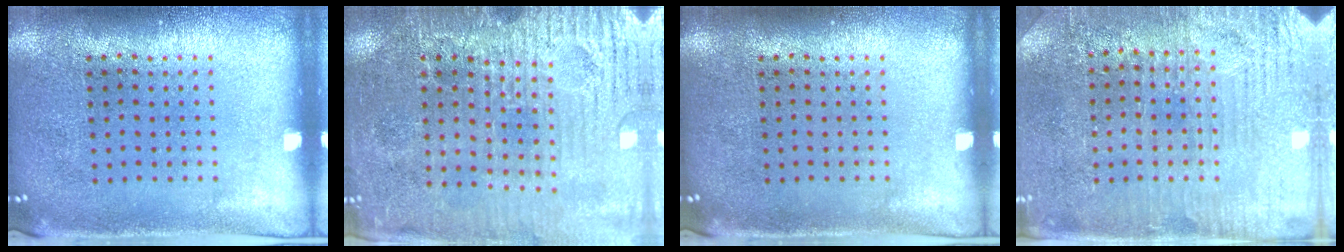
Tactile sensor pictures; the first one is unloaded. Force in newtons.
{"total": 3.5, "press": 3.4, "slide": 0.6}
{"total": 0.0}
{"total": 3.2, "press": 3.1, "slide": 0.7}